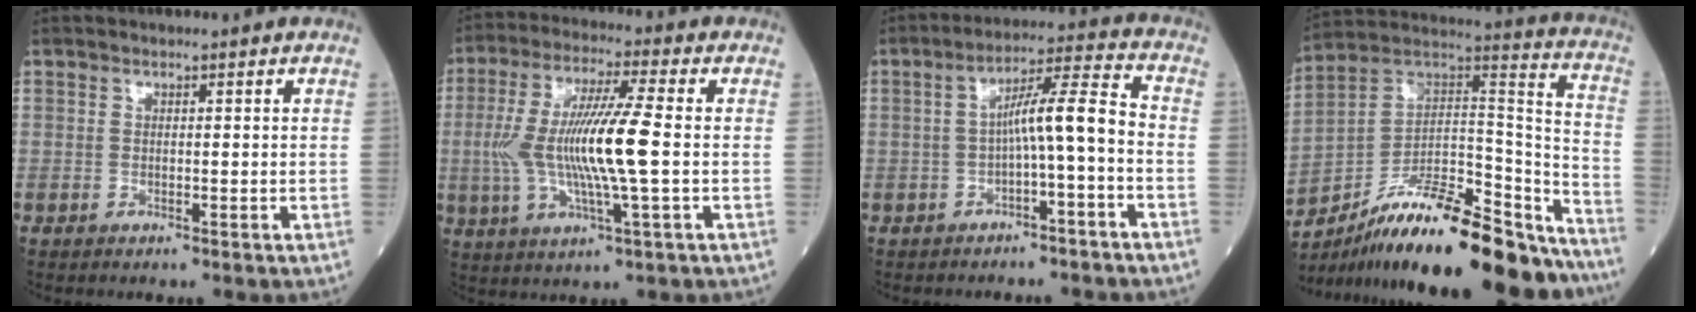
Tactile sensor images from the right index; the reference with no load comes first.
{"total": 12.6, "force": [-0.6, 0.6, 12.6], "torque": [-0.258, 0.003, -0.015]}
{"total": 7.5, "force": [-1.8, 0.2, 7.3], "torque": [-0.118, 0.030, -0.026]}
{"total": 27.9, "force": [-22.3, 5.5, 15.8], "torque": [-0.207, 0.021, -0.350]}